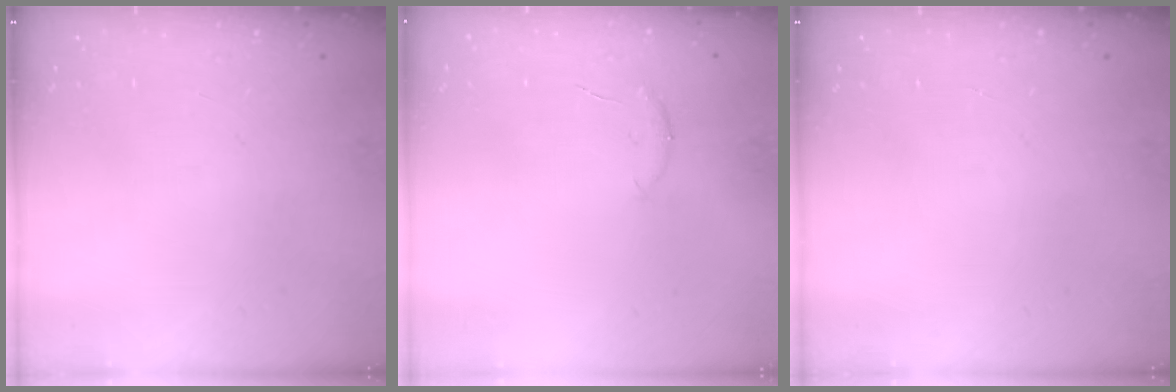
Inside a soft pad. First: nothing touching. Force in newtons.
{"total": 5.0, "press": 4.9, "slide": 1.0}
{"total": 0.0}